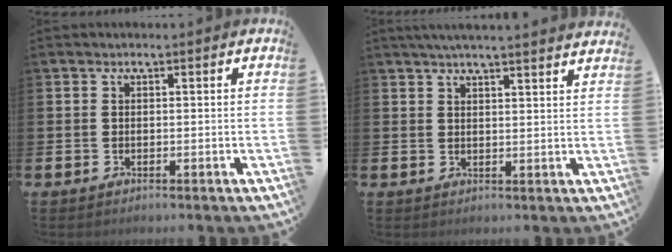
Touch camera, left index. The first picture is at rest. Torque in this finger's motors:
{"motor_torque": [0.87, -1.15, 0.14, 0.10]}